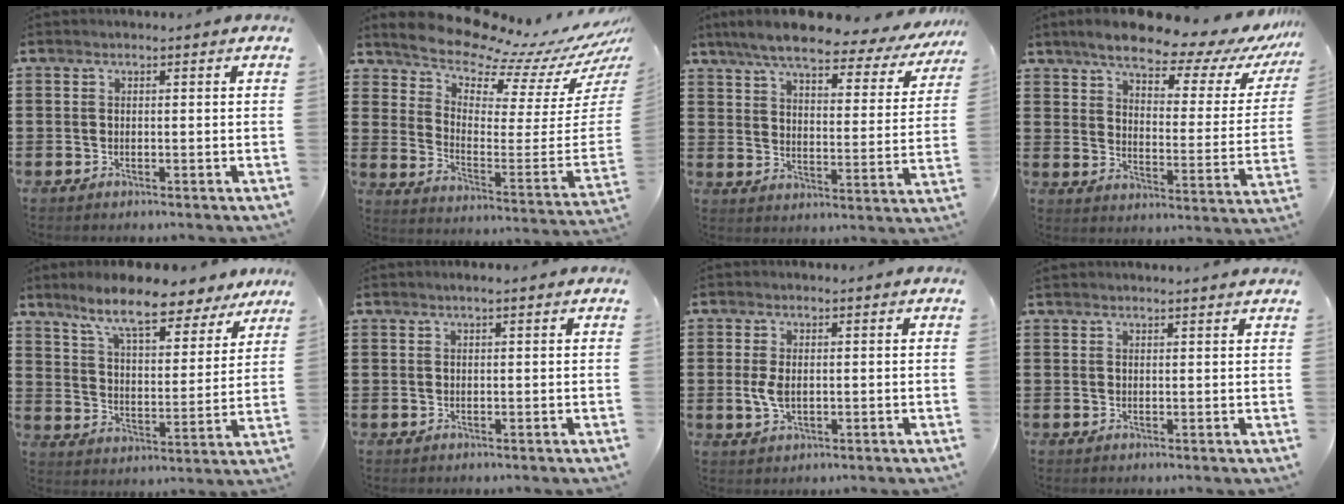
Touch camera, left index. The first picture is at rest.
{"total": 8.6, "force": [8.2, 0.9, 2.3], "torque": [-0.060, -0.098, 0.131]}
{"total": 8.0, "force": [6.9, 1.1, 3.9], "torque": [-0.096, -0.037, 0.117]}
{"total": 9.1, "force": [7.6, 2.0, 4.6], "torque": [-0.100, -0.048, 0.124]}
{"total": 9.2, "force": [7.7, 1.4, 4.8], "torque": [-0.113, -0.036, 0.132]}
{"total": 0.8, "force": [0.4, 0.0, 0.6], "torque": [-0.011, 0.001, 0.008]}
{"total": 3.4, "force": [0.1, 1.8, 2.9], "torque": [-0.072, -0.001, -0.003]}
{"total": 1.3, "force": [1.3, -0.2, 0.2], "torque": [-0.004, -0.002, 0.026]}